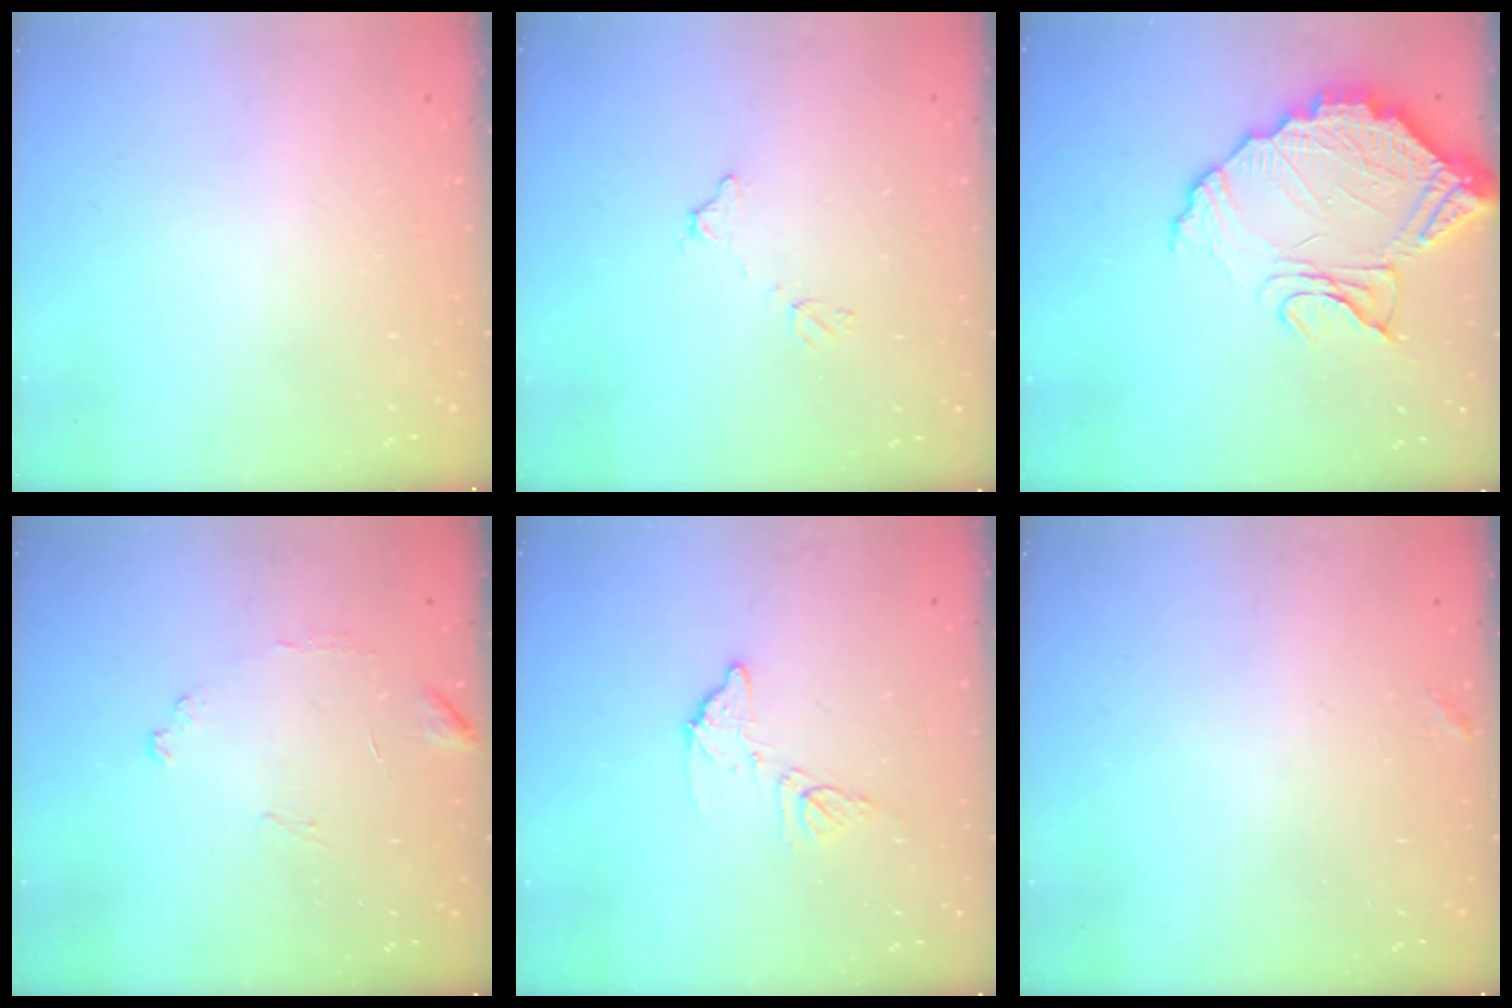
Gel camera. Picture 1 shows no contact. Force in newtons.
{"total": 7.0, "press": 7.0, "slide": 0.3}
{"total": 13.9, "press": 13.9, "slide": 1.2}
{"total": 8.1, "press": 8.0, "slide": 0.4}
{"total": 8.9, "press": 8.9, "slide": 0.5}
{"total": 4.1, "press": 4.1, "slide": 0.1}